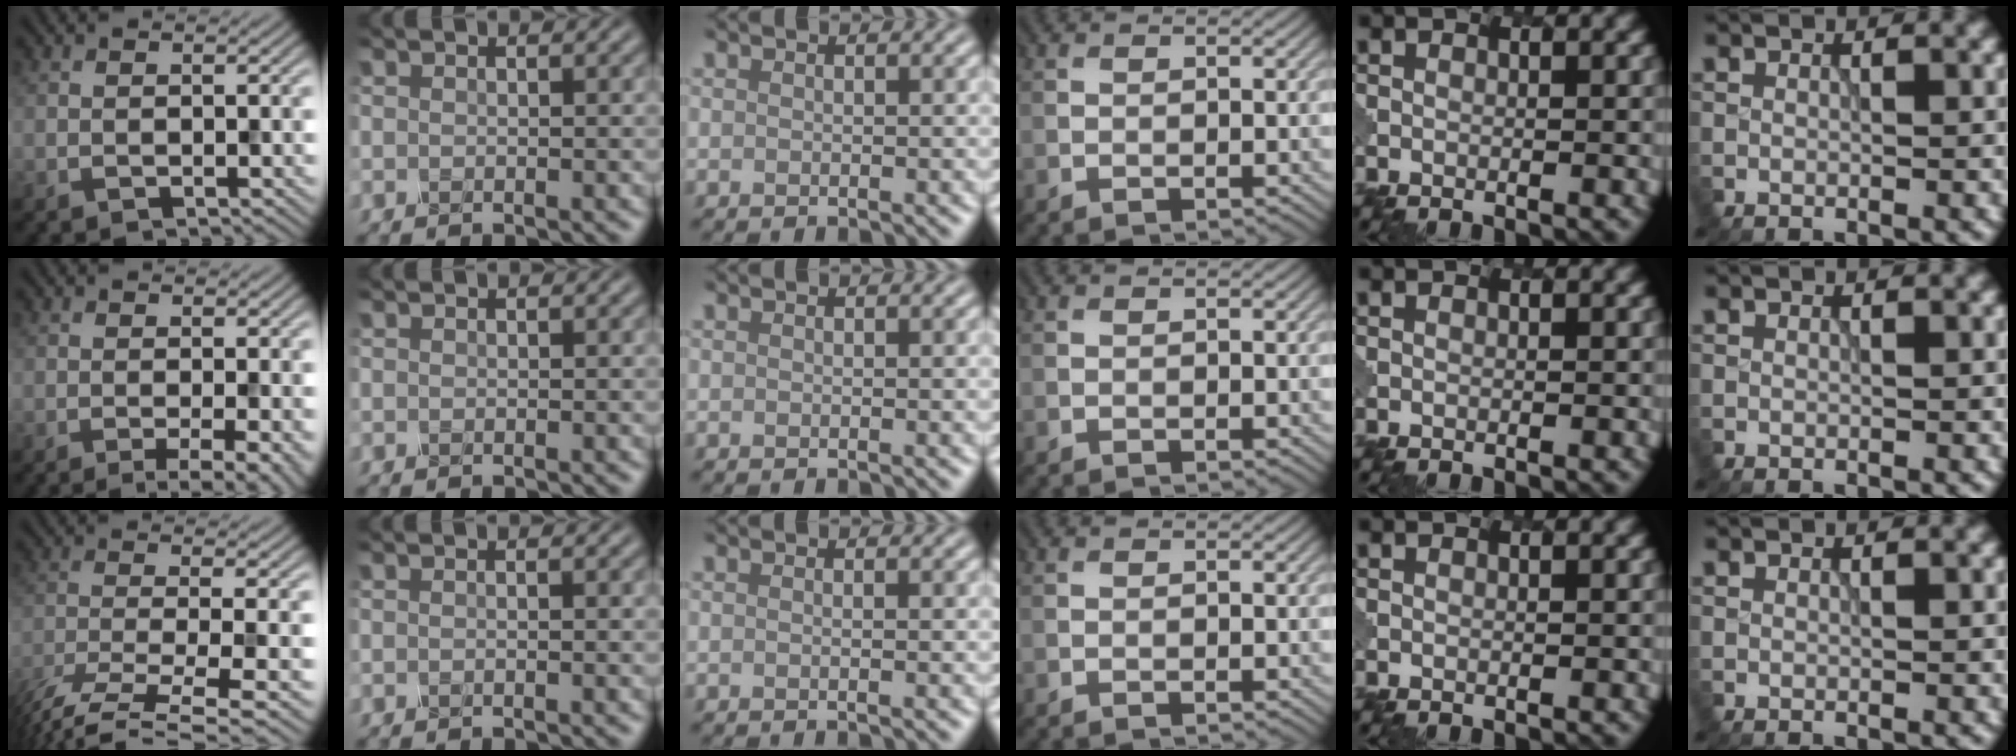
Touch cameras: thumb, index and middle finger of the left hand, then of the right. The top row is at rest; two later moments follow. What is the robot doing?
{"motion": "dispense", "object": "oil cruet"}